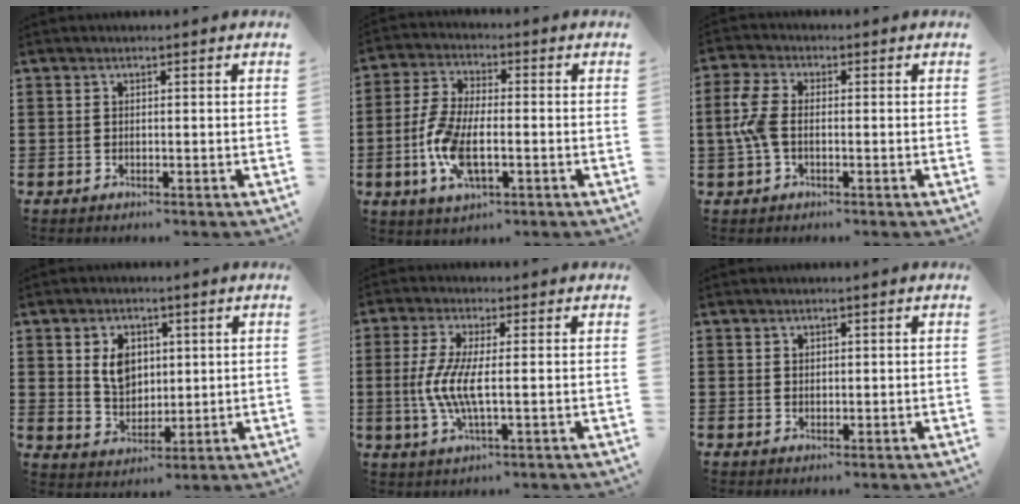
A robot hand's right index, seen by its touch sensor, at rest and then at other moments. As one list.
[{"total": 8.5, "force": [-2.3, 3.6, 7.3], "torque": [-0.179, -0.014, -0.051]}, {"total": 5.2, "force": [-0.4, 3.0, 4.3], "torque": [-0.116, -0.002, -0.016]}, {"total": 5.9, "force": [1.6, 4.3, 3.6], "torque": [-0.078, 0.012, 0.027]}, {"total": 6.6, "force": [-0.6, 1.3, 6.4], "torque": [-0.151, -0.015, -0.022]}, {"total": 1.0, "force": [0.7, 0.7, 0.2], "torque": [-0.005, 0.003, 0.014]}]